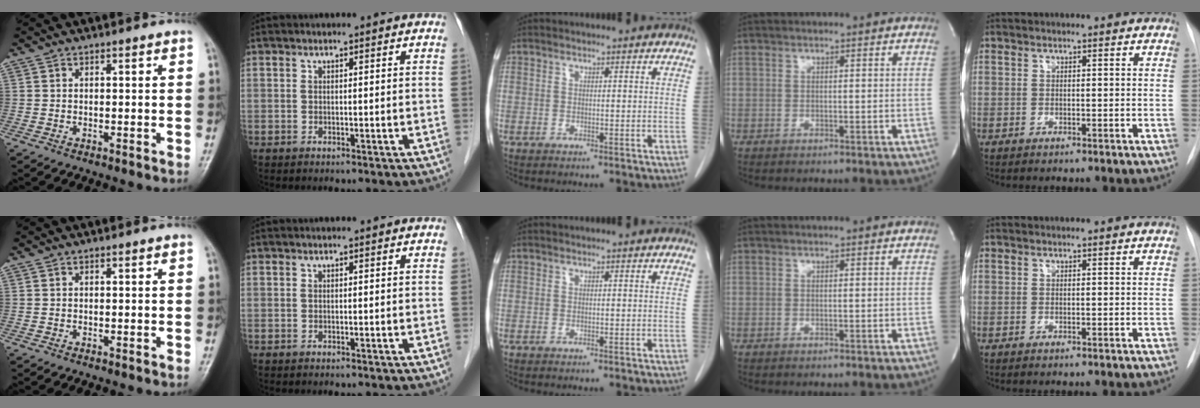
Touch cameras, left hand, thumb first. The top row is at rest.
{}